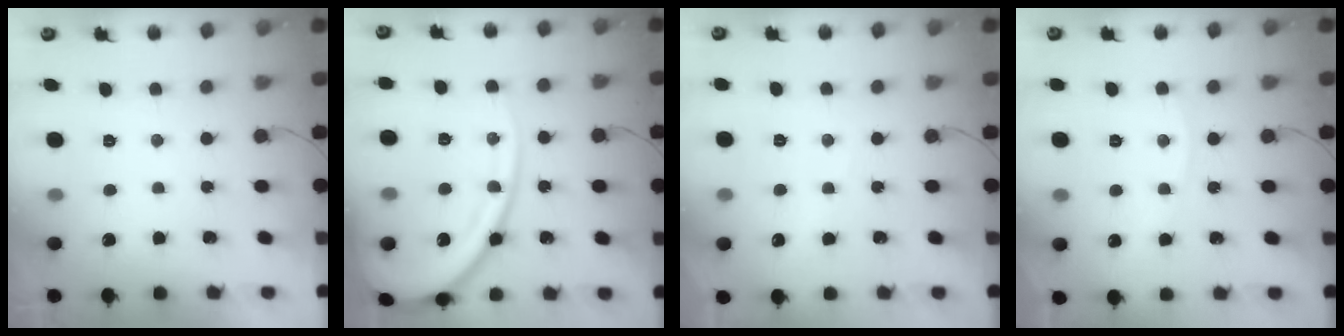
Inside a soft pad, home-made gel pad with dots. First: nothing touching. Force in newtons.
{"total": 20.8, "press": 20.8, "slide": 1.8}
{"total": 1.8, "press": 1.7, "slide": 0.4}
{"total": 2.8, "press": 2.8, "slide": 0.4}